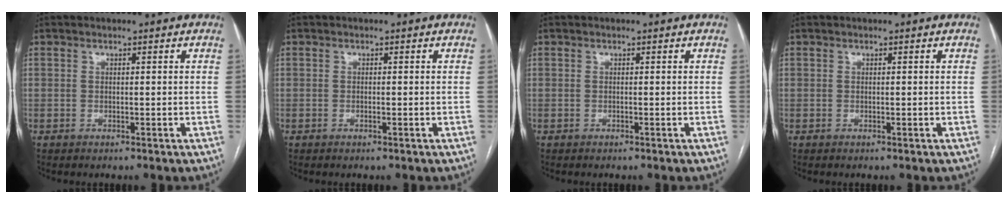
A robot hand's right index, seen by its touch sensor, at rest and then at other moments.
{"total": 0.0}
{"total": 0.0}
{"total": 0.0}